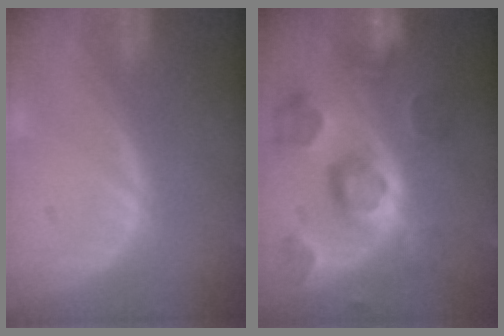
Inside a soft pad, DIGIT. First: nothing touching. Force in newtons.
{"total": 11.3, "press": 10.0, "slide": 5.3}